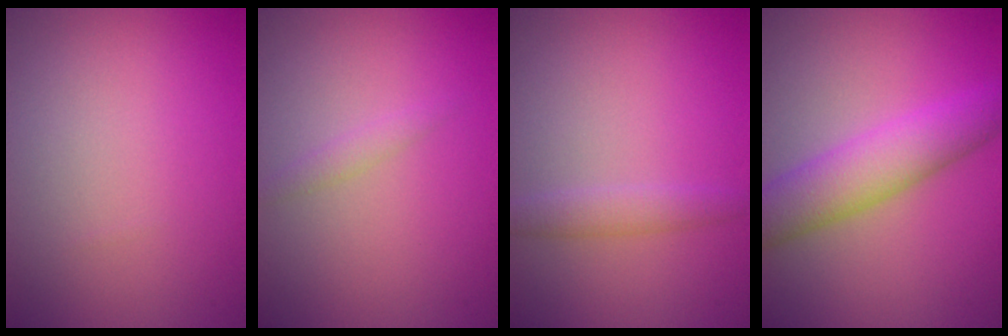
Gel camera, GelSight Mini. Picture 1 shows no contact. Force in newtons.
{"total": 0.9, "press": 0.9, "slide": 0.1}
{"total": 1.7, "press": 1.7, "slide": 0.0}
{"total": 5.5, "press": 5.5, "slide": 0.1}